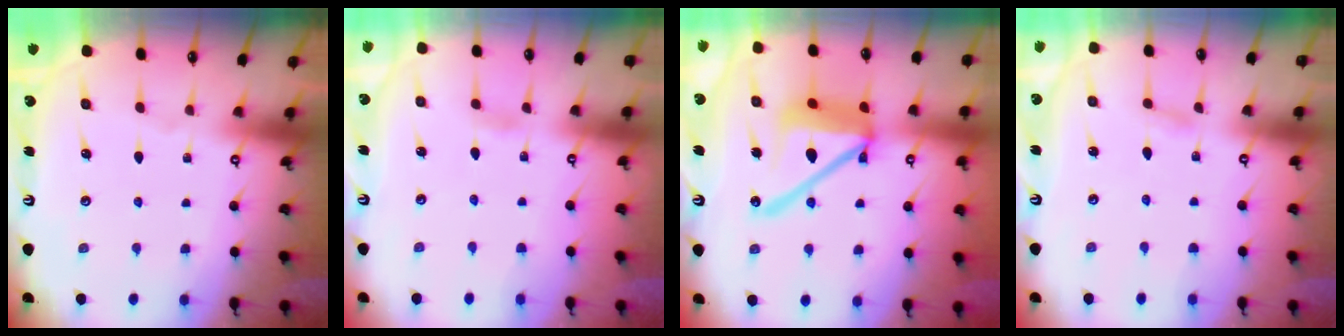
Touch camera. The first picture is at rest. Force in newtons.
{"total": 1.6, "press": 1.6, "slide": 0.2}
{"total": 17.4, "press": 17.3, "slide": 1.8}
{"total": 1.6, "press": 1.6, "slide": 0.1}